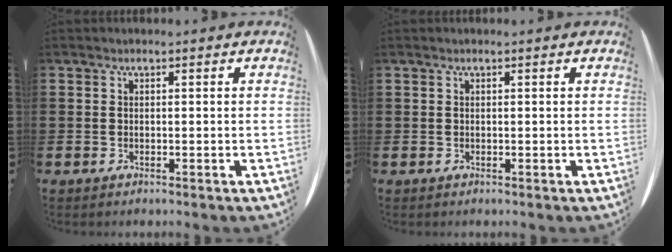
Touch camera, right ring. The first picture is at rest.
{"total": 0.0}